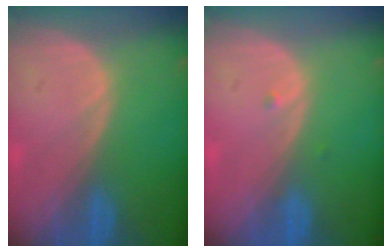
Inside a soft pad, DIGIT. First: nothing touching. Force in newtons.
{"total": 0.6, "press": 0.5, "slide": 0.3}